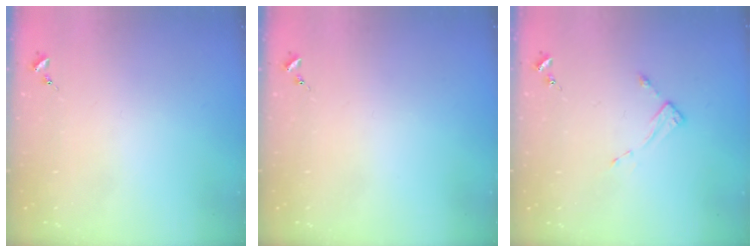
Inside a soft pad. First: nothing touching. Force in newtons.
{"total": 0.0}
{"total": 2.6, "press": 2.6, "slide": 0.3}